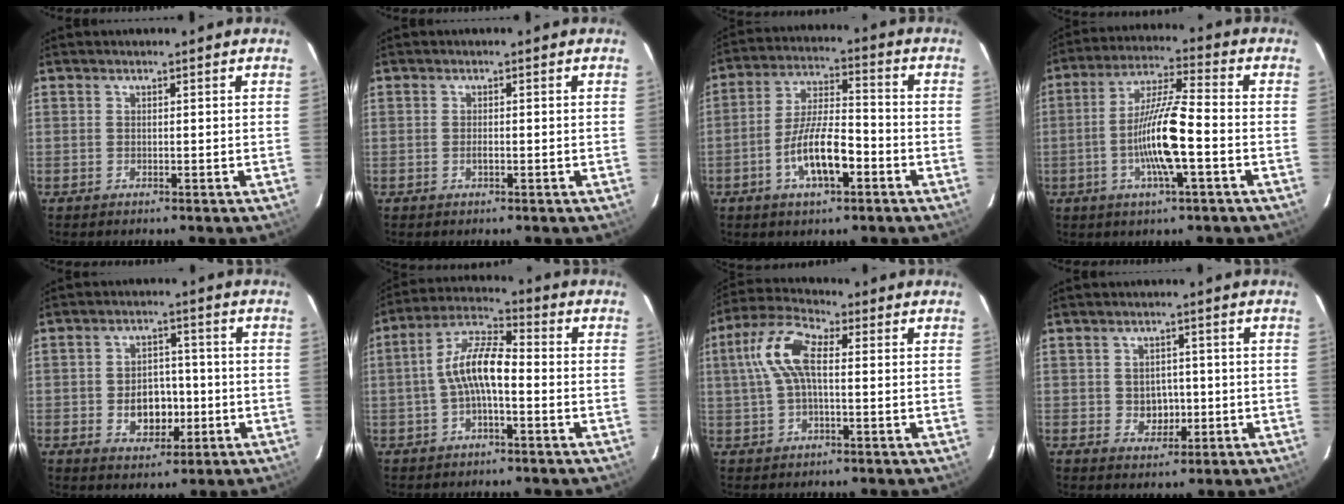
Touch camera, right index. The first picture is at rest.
{"total": 1.0, "force": [-0.4, 0.4, 0.8], "torque": [-0.016, 0.001, -0.007]}
{"total": 11.1, "force": [-4.7, 3.2, 9.5], "torque": [-0.187, 0.001, -0.084]}
{"total": 12.1, "force": [-3.5, 1.2, 11.5], "torque": [-0.226, 0.001, -0.069]}
{"total": 7.7, "force": [-1.8, 5.6, 5.0], "torque": [-0.097, 0.011, -0.015]}
{"total": 9.0, "force": [-1.7, 3.0, 8.4], "torque": [-0.176, 0.021, -0.034]}
{"total": 9.5, "force": [1.1, 4.0, 8.6], "torque": [-0.186, 0.024, 0.018]}
{"total": 4.3, "force": [-0.5, 3.7, 2.2], "torque": [-0.039, 0.006, 0.000]}